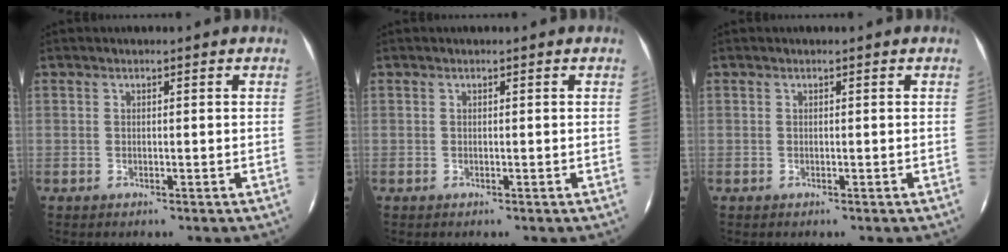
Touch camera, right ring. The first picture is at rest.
{"total": 0.0}
{"total": 0.0}